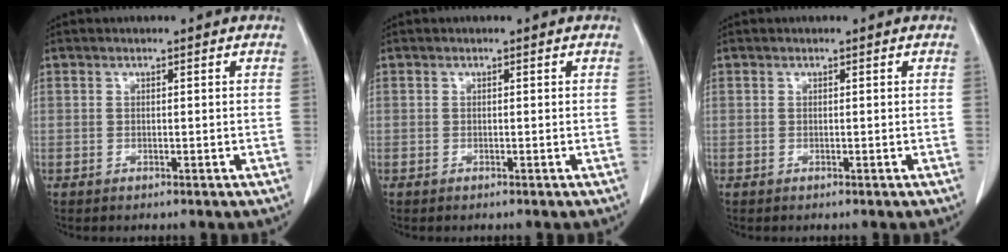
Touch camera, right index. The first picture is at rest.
{"total": 0.0}
{"total": 0.0}